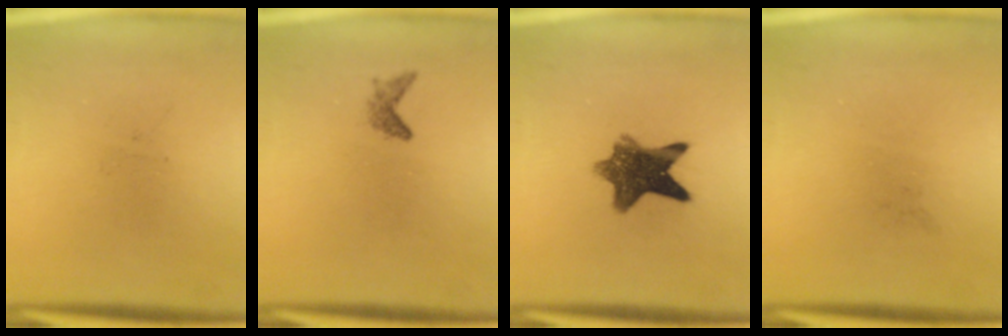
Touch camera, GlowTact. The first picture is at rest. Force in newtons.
{"total": 1.1}
{"total": 9.3}
{"total": 0.0}